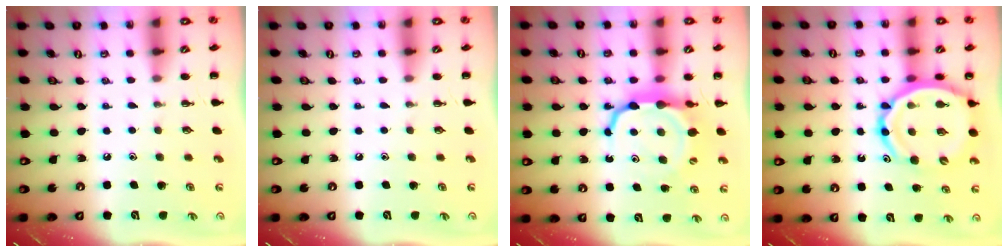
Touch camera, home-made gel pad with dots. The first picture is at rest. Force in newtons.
{"total": 0.0}
{"total": 9.1, "press": 9.0, "slide": 1.7}
{"total": 15.0, "press": 14.5, "slide": 3.8}